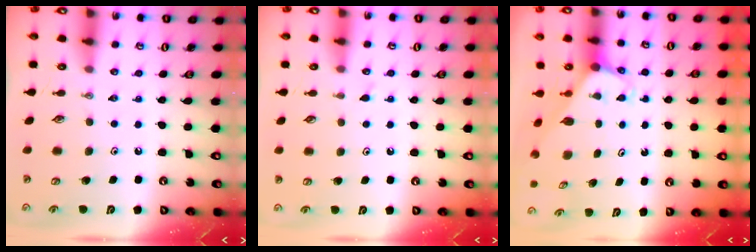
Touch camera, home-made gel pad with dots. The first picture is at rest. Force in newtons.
{"total": 5.3, "press": 5.2, "slide": 0.6}
{"total": 2.0, "press": 2.0, "slide": 0.1}